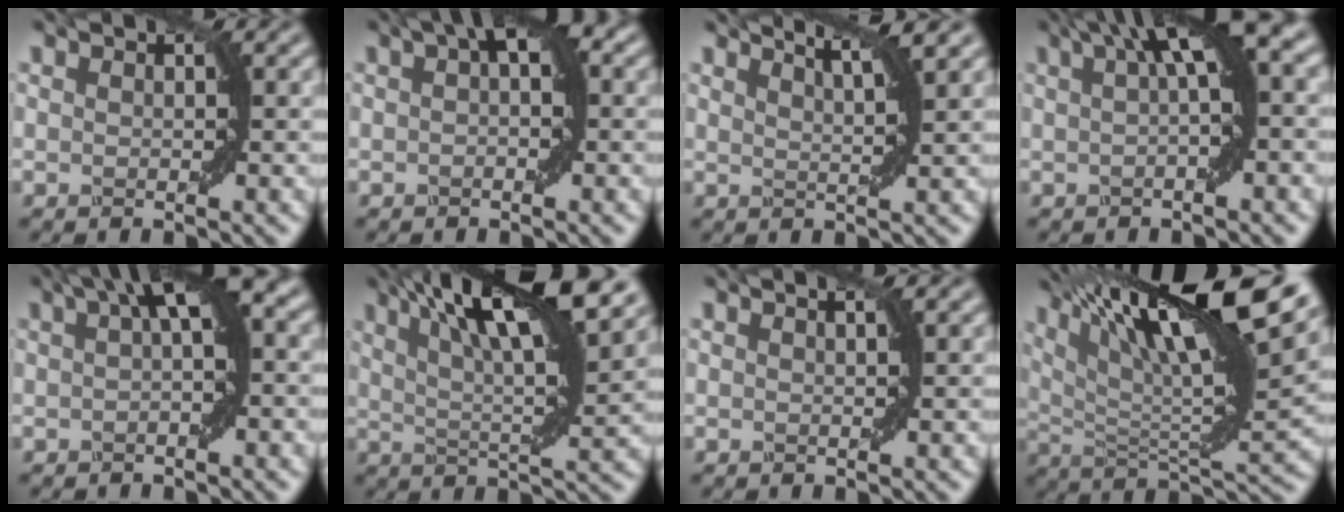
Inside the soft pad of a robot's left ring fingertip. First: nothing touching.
{"total": 3.2, "force": [0.7, 1.1, 3.0], "torque": [-0.037, 0.016, 0.011]}
{"total": 3.7, "force": [2.9, 0.6, 2.3], "torque": [-0.013, 0.013, 0.028]}
{"total": 7.1, "force": [2.3, 1.8, 6.5], "torque": [-0.076, 0.025, 0.033]}
{"total": 5.1, "force": [1.4, 1.2, 4.8], "torque": [-0.061, 0.022, 0.017]}
{"total": 12.2, "force": [6.4, 2.8, 10.0], "torque": [-0.144, 0.026, 0.100]}
{"total": 1.1, "force": [0.7, 0.4, 0.8], "torque": [0.004, -0.003, -0.001]}
{"total": 15.0, "force": [8.4, 3.6, 11.9], "torque": [-0.189, 0.016, 0.155]}